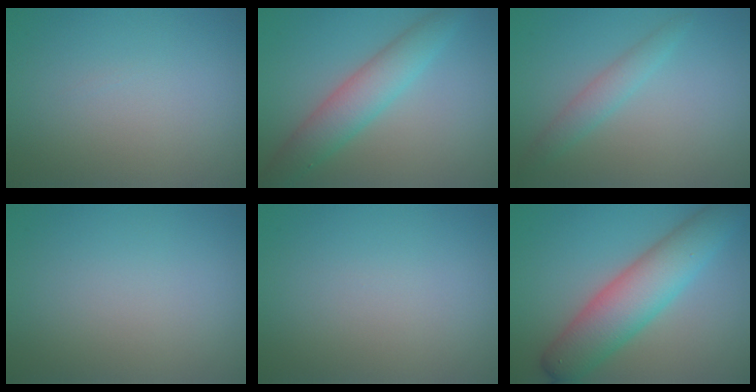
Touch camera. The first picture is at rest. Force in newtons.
{"total": 4.7, "press": 4.7, "slide": 0.0}
{"total": 1.9, "press": 1.9, "slide": 0.1}
{"total": 0.0}
{"total": 0.0}
{"total": 7.5, "press": 7.5, "slide": 0.2}